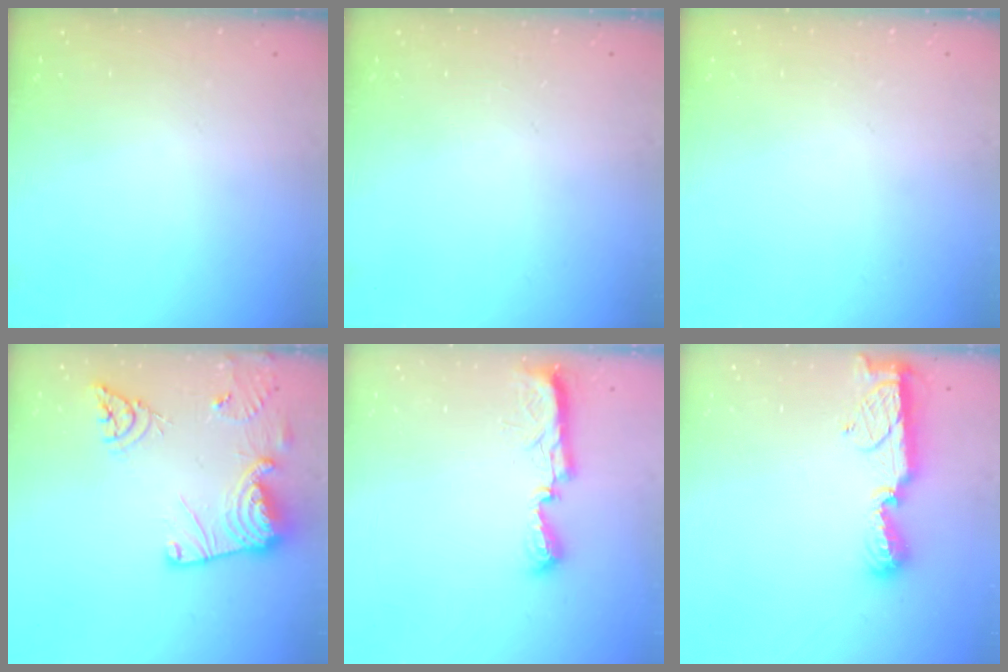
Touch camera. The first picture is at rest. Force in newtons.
{"total": 0.0}
{"total": 0.0}
{"total": 18.1, "press": 18.0, "slide": 1.7}
{"total": 7.7, "press": 7.6, "slide": 0.7}
{"total": 8.5, "press": 8.4, "slide": 0.2}